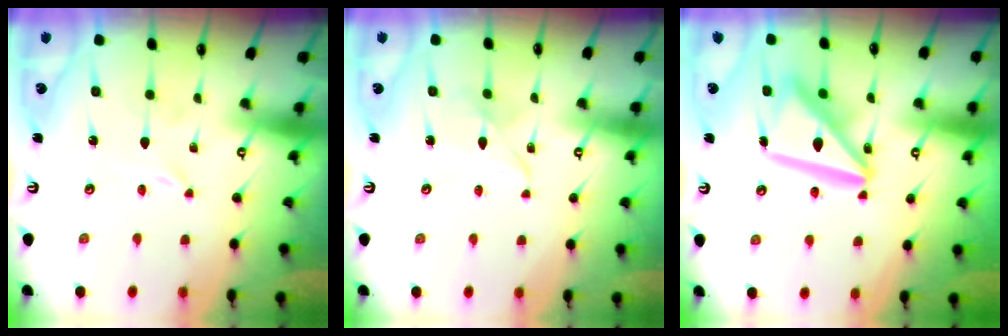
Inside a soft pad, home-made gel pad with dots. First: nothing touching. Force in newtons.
{"total": 6.8, "press": 6.8, "slide": 0.4}
{"total": 17.8, "press": 17.7, "slide": 2.1}